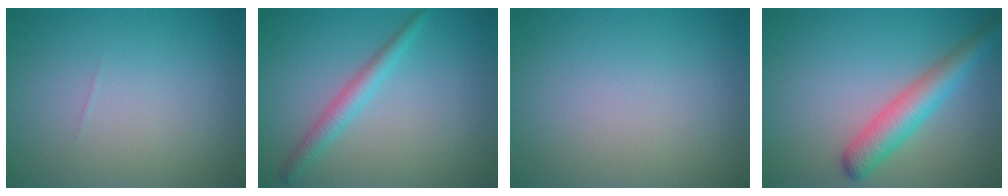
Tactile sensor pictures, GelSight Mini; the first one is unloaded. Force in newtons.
{"total": 2.2, "press": 2.2, "slide": 0.1}
{"total": 0.0}
{"total": 4.4, "press": 4.4, "slide": 0.1}